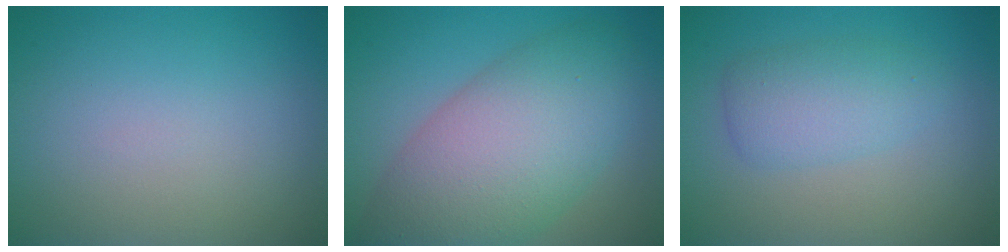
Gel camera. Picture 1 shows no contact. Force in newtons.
{"total": 9.8, "press": 9.8, "slide": 0.4}
{"total": 3.2, "press": 3.2, "slide": 0.1}